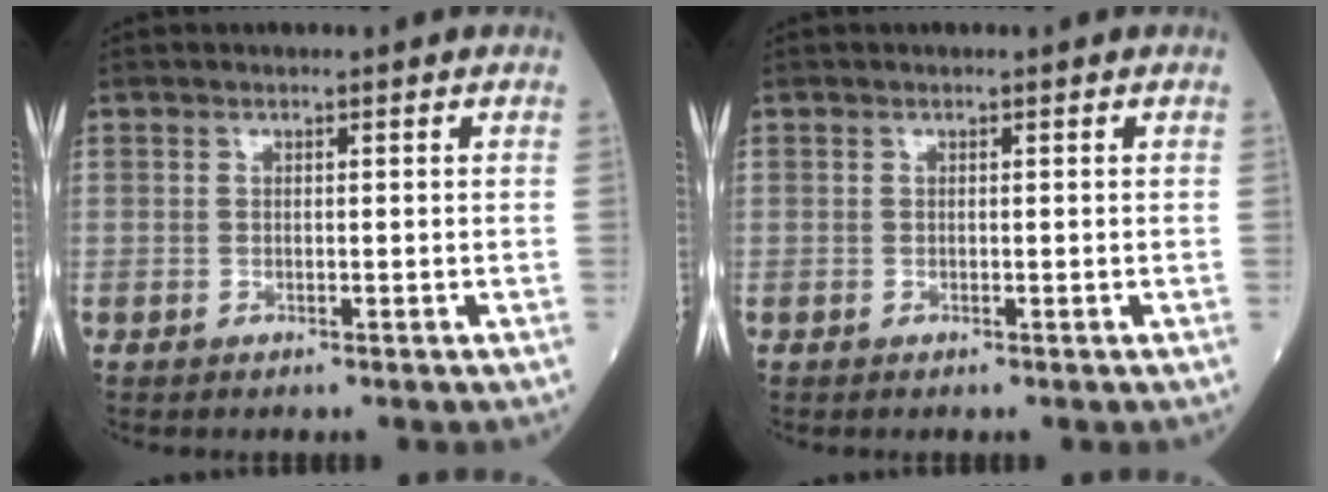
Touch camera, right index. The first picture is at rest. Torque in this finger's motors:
{"motor_torque": [0.00, 0.00, 0.00, 0.02]}